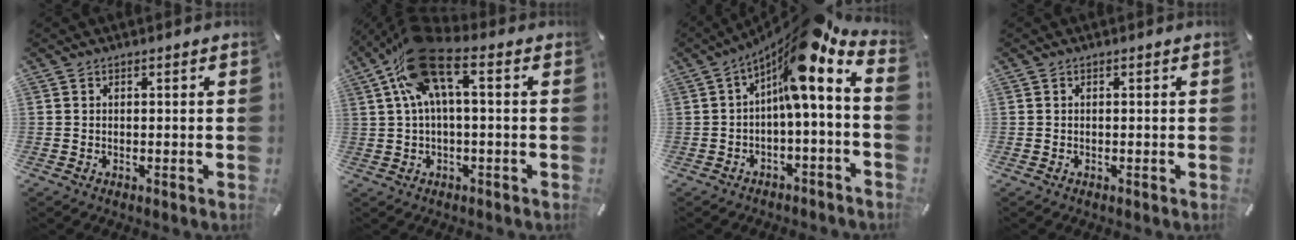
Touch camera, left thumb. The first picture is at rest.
{"total": 14.6, "force": [4.5, 5.7, 12.6], "torque": [-0.261, -0.005, 0.083]}
{"total": 10.0, "force": [4.1, 0.9, 9.1], "torque": [-0.141, -0.056, 0.059]}
{"total": 0.0}